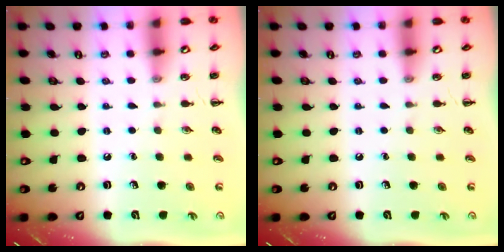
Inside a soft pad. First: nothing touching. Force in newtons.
{"total": 0.0}